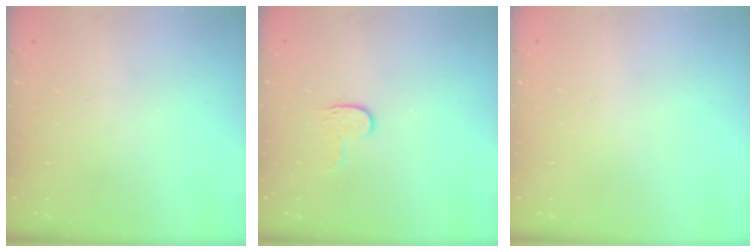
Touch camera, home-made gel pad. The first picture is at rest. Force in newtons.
{"total": 3.9, "press": 3.9, "slide": 0.5}
{"total": 0.6, "press": 0.6, "slide": 0.2}